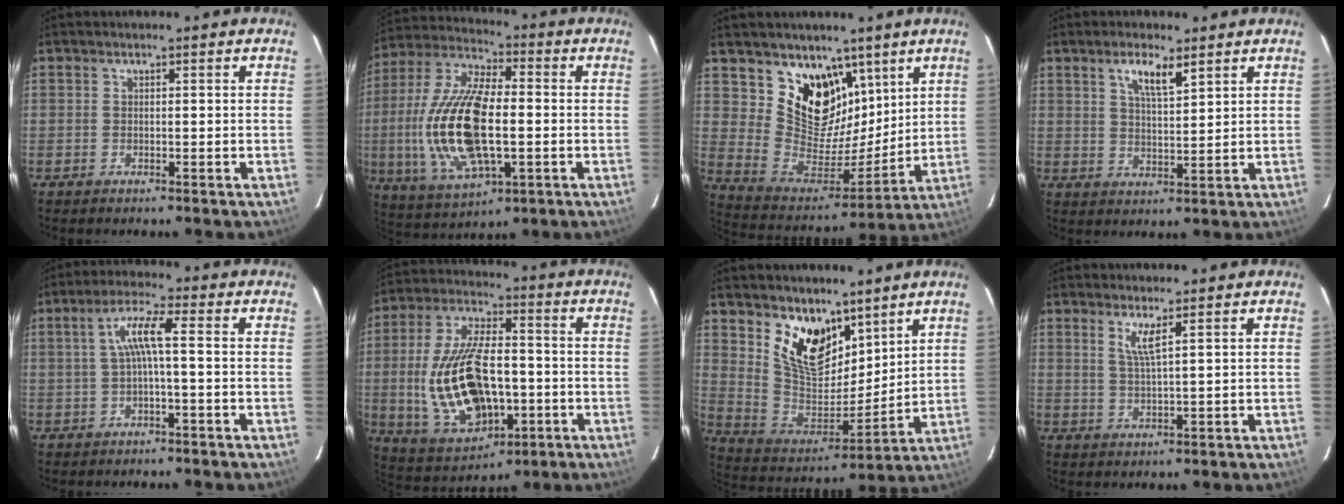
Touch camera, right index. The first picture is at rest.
{"total": 20.8, "force": [-2.5, 9.0, 18.6], "torque": [-0.389, -0.007, -0.041]}
{"total": 15.4, "force": [9.2, 10.8, 5.9], "torque": [-0.119, -0.016, 0.181]}
{"total": 5.3, "force": [3.3, 1.4, 3.9], "torque": [-0.070, 0.000, 0.059]}
{"total": 5.3, "force": [-0.3, 0.3, 5.3], "torque": [-0.108, 0.010, -0.002]}
{"total": 20.3, "force": [-3.1, 10.6, 17.1], "torque": [-0.364, -0.005, -0.031]}
{"total": 14.8, "force": [9.5, 8.3, 7.9], "torque": [-0.157, -0.012, 0.186]}
{"total": 3.2, "force": [1.8, -0.3, 2.6], "torque": [-0.055, -0.007, 0.034]}